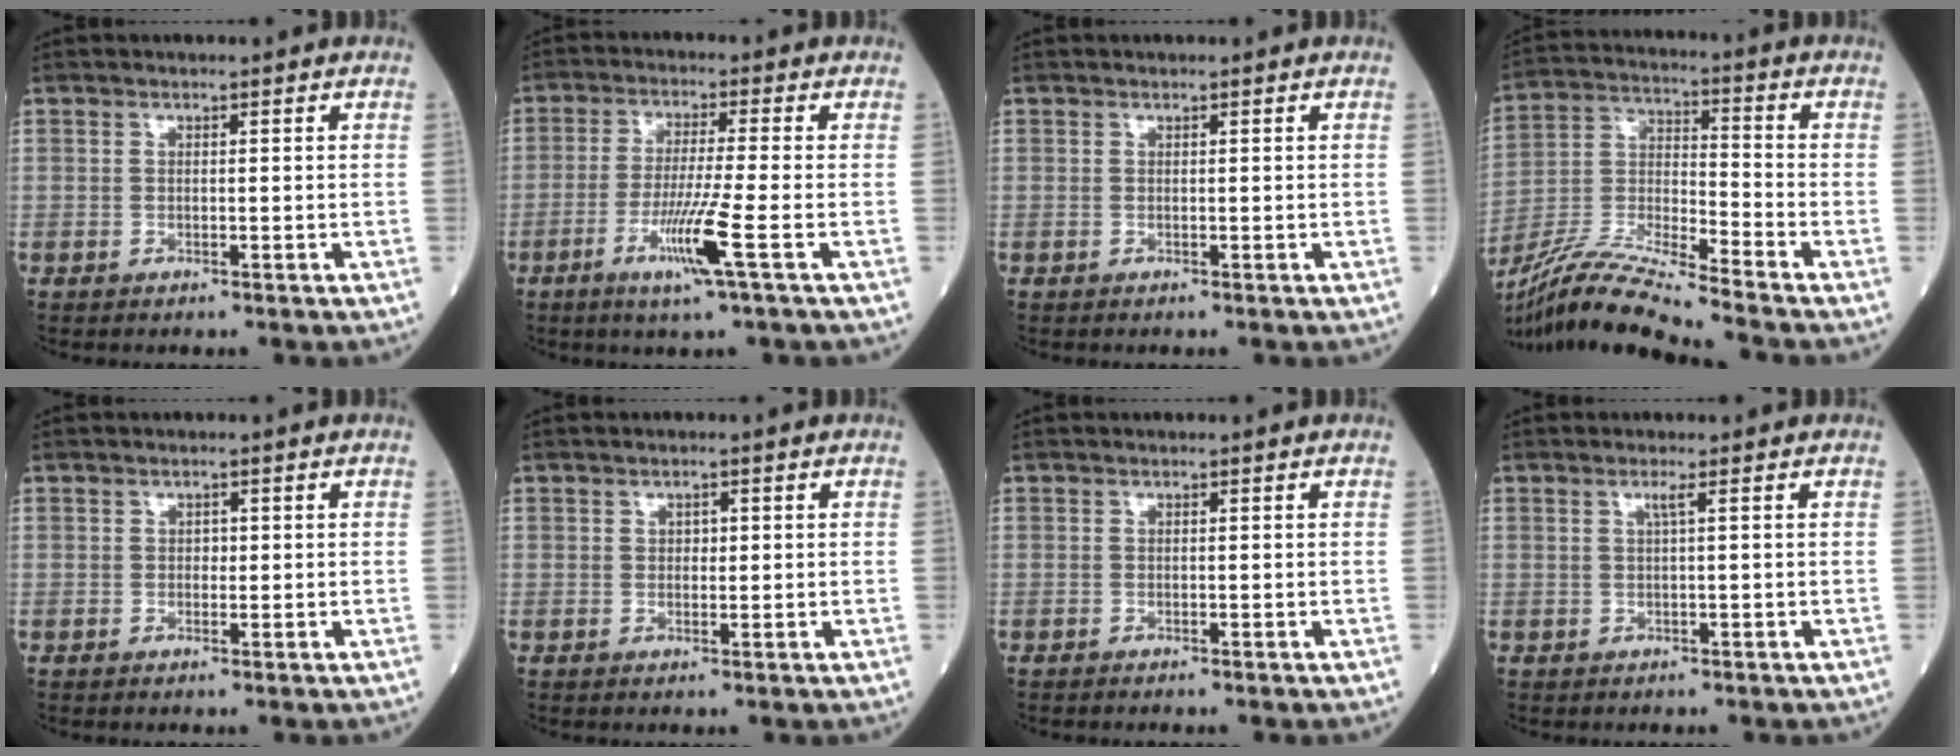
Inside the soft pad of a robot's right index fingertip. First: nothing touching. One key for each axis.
{"total": 7.7, "fx": -3.1, "fy": -1.2, "fz": 6.9, "tx": -0.135, "ty": -0.021, "tz": -0.061}
{"total": 0.0}
{"total": 14.8, "fx": -13.2, "fy": -1.8, "fz": 6.5, "tx": -0.127, "ty": -0.010, "tz": -0.249}
{"total": 0.8, "fx": 0.1, "fy": 0.6, "fz": 0.5, "tx": -0.007, "ty": 0.003, "tz": 0.002}
{"total": 1.3, "fx": 0.4, "fy": 0.9, "fz": 0.9, "tx": -0.012, "ty": 0.001, "tz": 0.007}
{"total": 0.0}
{"total": 1.1, "fx": 0.3, "fy": -0.4, "fz": 0.9, "tx": -0.022, "ty": 0.001, "tz": 0.008}